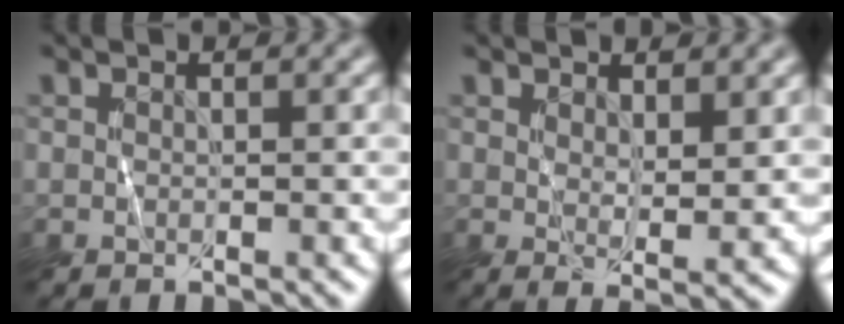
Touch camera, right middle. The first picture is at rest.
{"total": 2.6, "force": [1.4, 0.7, 2.0], "torque": [-0.035, -0.010, 0.026]}